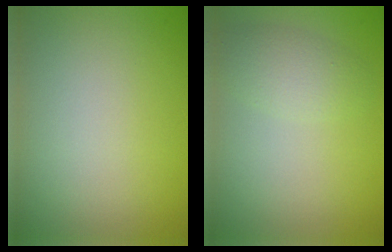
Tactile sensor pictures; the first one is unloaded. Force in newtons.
{"total": 2.4, "press": 2.4, "slide": 0.1}